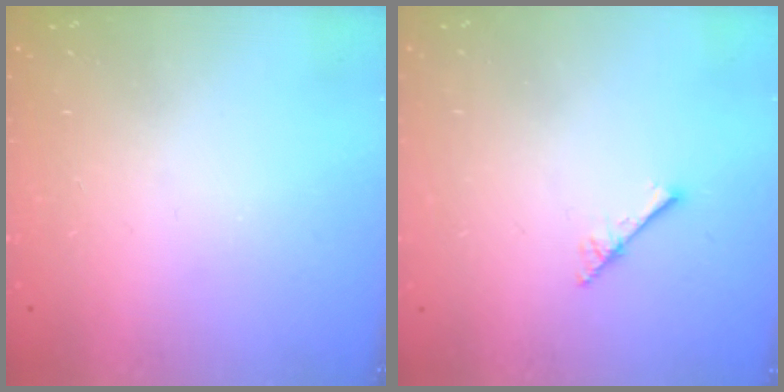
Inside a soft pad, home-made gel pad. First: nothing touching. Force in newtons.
{"total": 2.3, "press": 2.3, "slide": 0.2}